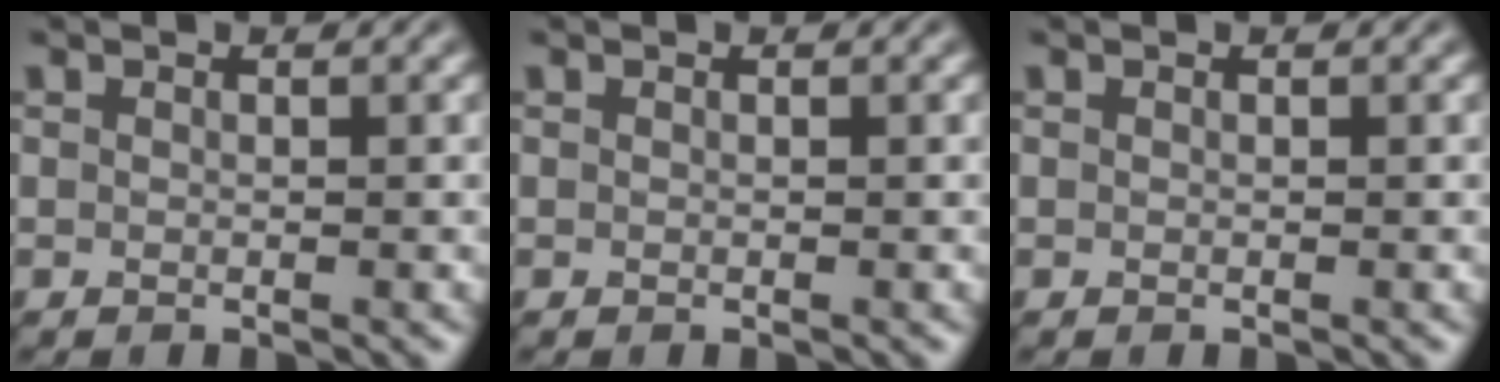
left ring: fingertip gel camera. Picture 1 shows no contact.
{"total": 0.0}
{"total": 0.0}